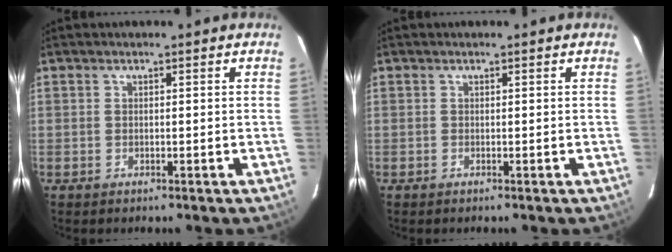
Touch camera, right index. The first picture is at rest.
{"total": 0.0}